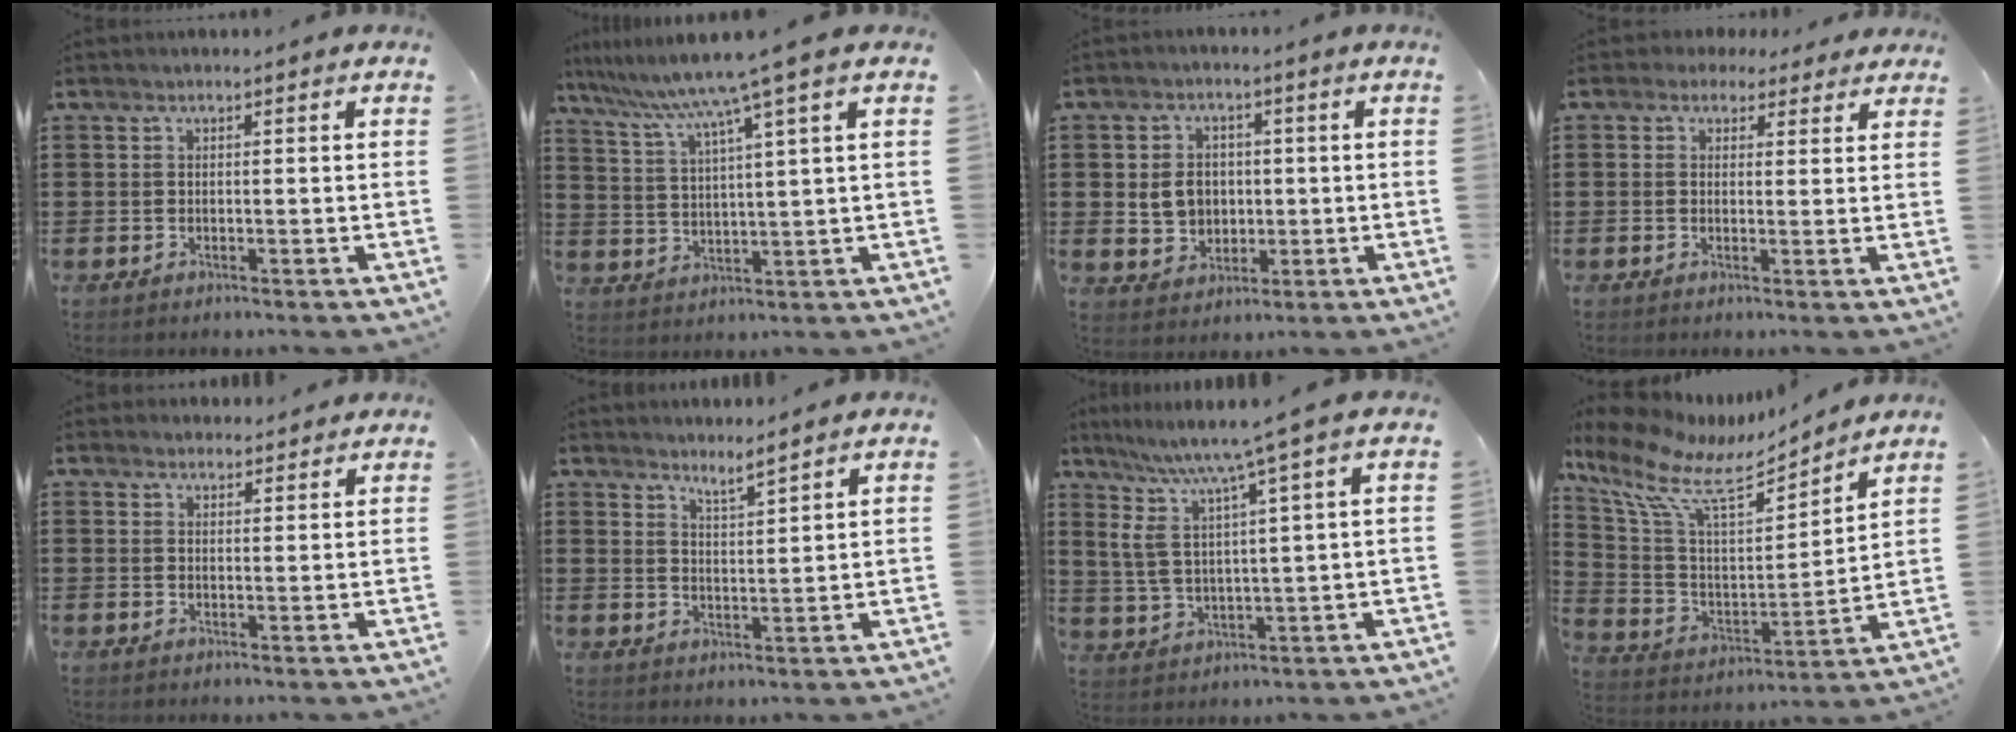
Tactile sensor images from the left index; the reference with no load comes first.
{"total": 7.6, "force": [5.6, -1.4, 5.0], "torque": [-0.117, -0.037, 0.089]}
{"total": 5.4, "force": [0.4, 4.7, 2.7], "torque": [-0.059, 0.011, 0.004]}
{"total": 2.6, "force": [1.8, 1.7, 0.6], "torque": [-0.021, 0.008, 0.034]}
{"total": 2.3, "force": [2.1, 1.0, -0.1], "torque": [0.004, -0.001, 0.038]}
{"total": 3.1, "force": [3.0, -0.5, 0.6], "torque": [-0.019, -0.009, 0.056]}
{"total": 6.8, "force": [4.3, -0.2, 5.3], "torque": [-0.121, -0.030, 0.065]}
{"total": 9.9, "force": [7.6, 3.0, 5.5], "torque": [-0.141, -0.050, 0.128]}